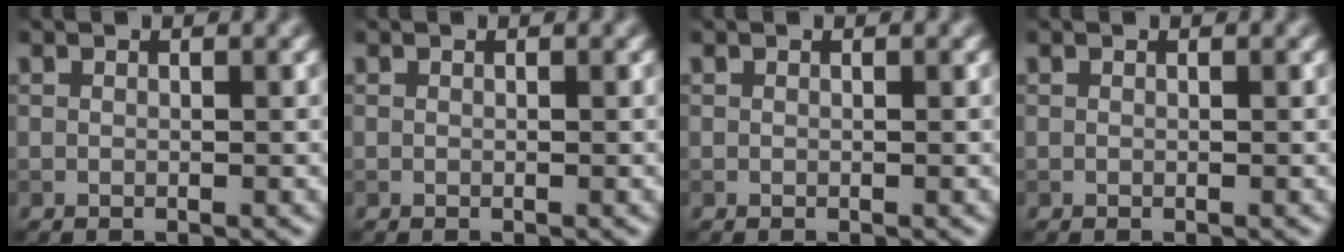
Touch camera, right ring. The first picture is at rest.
{"total": 0.0}
{"total": 0.0}
{"total": 0.0}